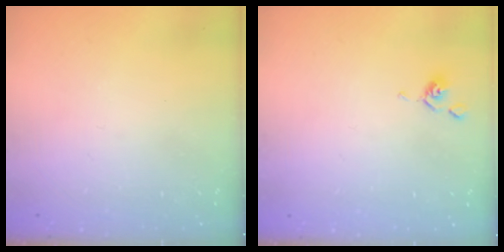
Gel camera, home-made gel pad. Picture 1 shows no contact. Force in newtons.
{"total": 1.8, "press": 1.8, "slide": 0.1}